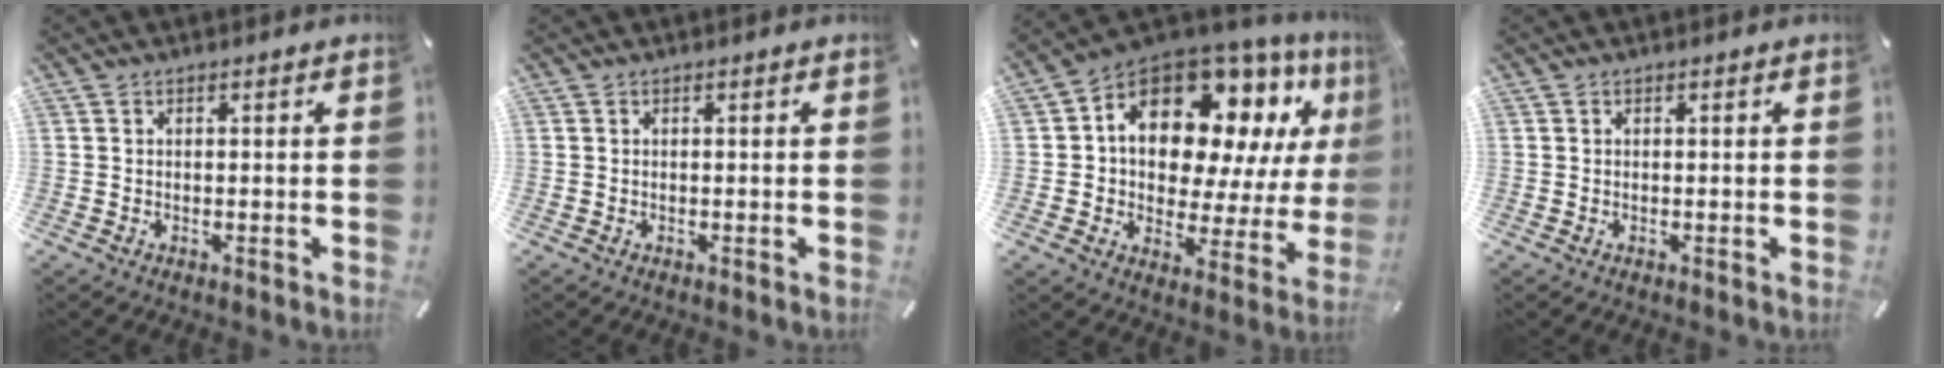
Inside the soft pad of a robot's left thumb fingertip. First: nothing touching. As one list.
[{"total": 0.0}, {"total": 16.4, "force": [8.5, 10.4, 9.5], "torque": [-0.161, -0.070, 0.147]}, {"total": 0.0}]